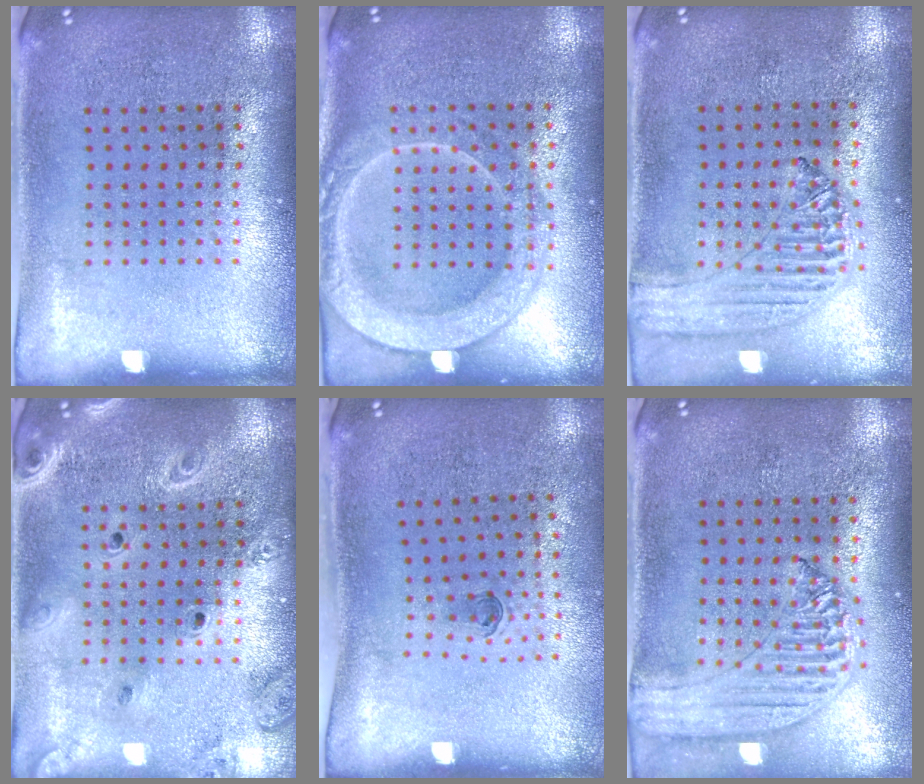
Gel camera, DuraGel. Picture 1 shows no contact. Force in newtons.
{"total": 2.0, "press": 1.9, "slide": 0.3}
{"total": 1.2, "press": 1.2, "slide": 0.1}
{"total": 2.4, "press": 2.1, "slide": 1.2}
{"total": 0.6, "press": 0.3, "slide": 0.5}
{"total": 1.5, "press": 1.4, "slide": 0.3}